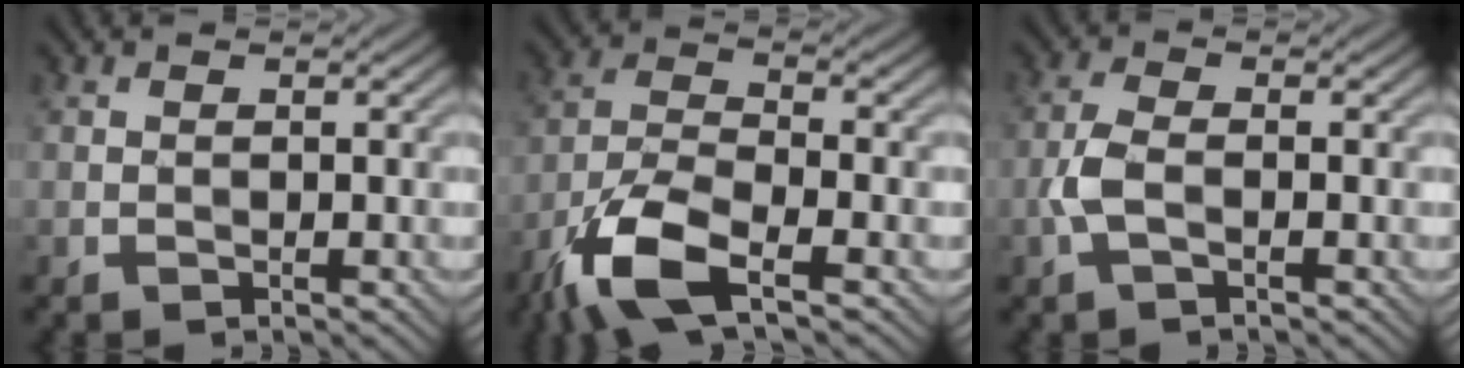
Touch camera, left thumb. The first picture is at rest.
{"total": 9.6, "force": [-5.8, 3.1, 7.0], "torque": [-0.151, -0.007, -0.127]}
{"total": 3.1, "force": [-1.0, 1.2, 2.7], "torque": [-0.072, 0.001, -0.028]}